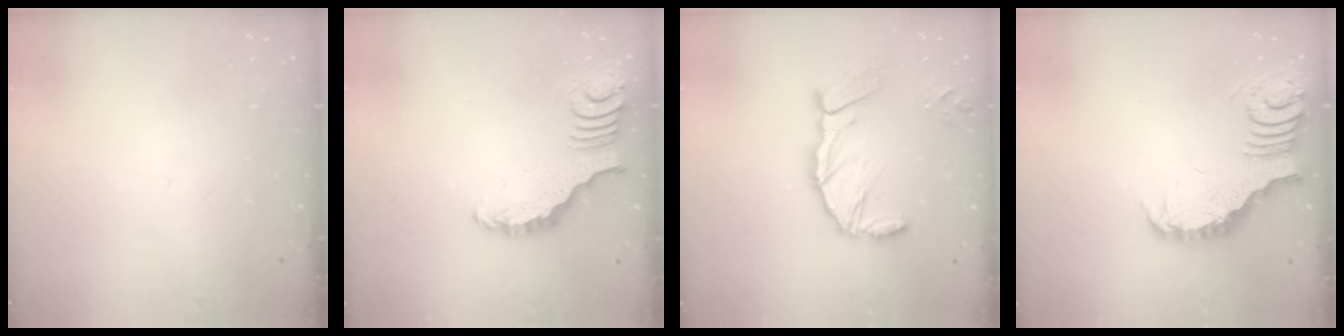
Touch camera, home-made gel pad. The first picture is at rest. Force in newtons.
{"total": 3.6, "press": 3.5, "slide": 0.7}
{"total": 13.4, "press": 13.2, "slide": 1.7}
{"total": 3.6, "press": 3.5, "slide": 0.5}